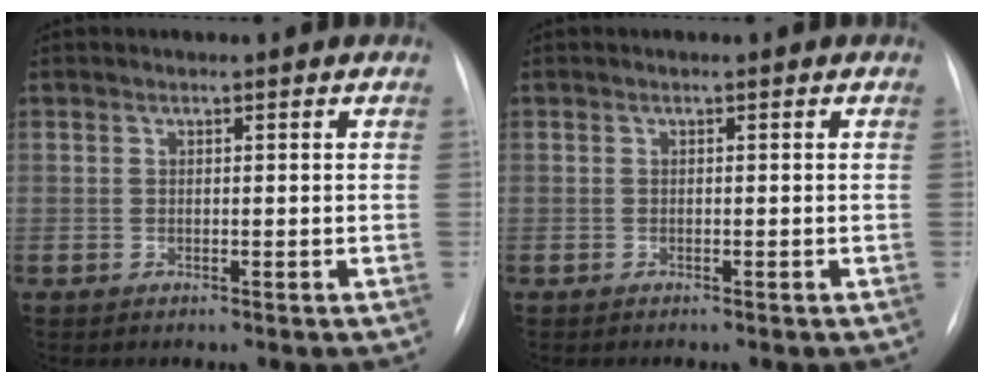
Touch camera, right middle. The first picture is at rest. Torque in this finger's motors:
{"motor_torque": [-0.39, -0.06, -0.01, 0.00]}